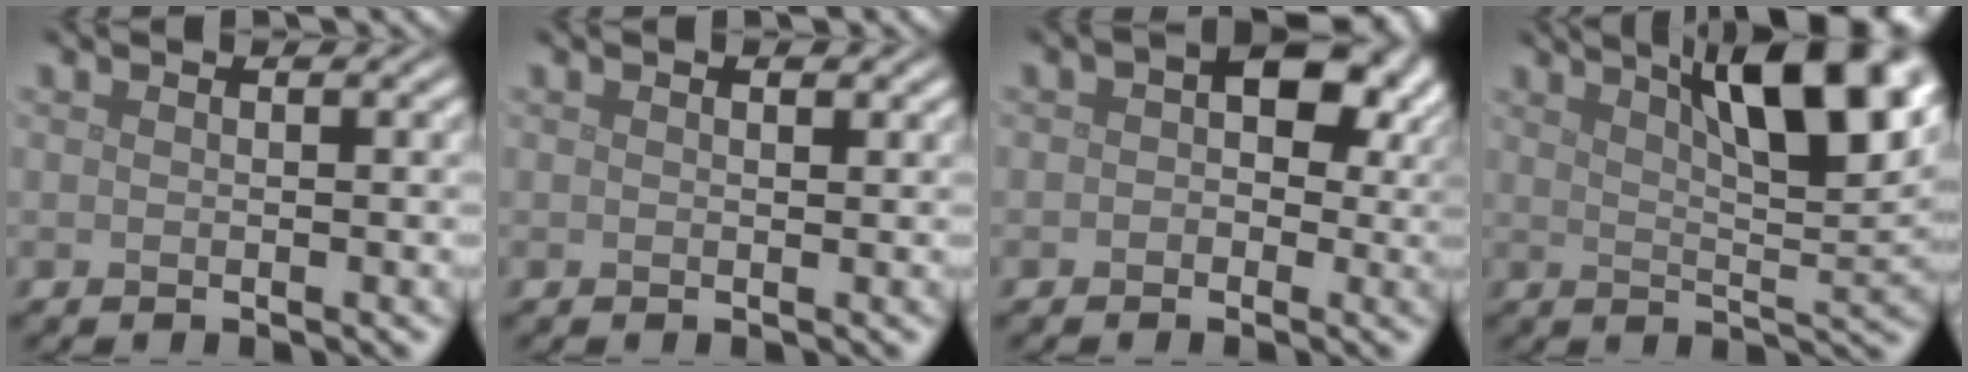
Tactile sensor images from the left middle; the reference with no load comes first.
{"total": 0.7, "force": [0.4, 0.3, 0.5], "torque": [-0.005, -0.002, 0.006]}
{"total": 5.9, "force": [1.2, 3.9, 4.3], "torque": [-0.043, 0.006, 0.004]}
{"total": 10.4, "force": [5.4, 2.9, 8.5], "torque": [-0.109, 0.018, 0.077]}